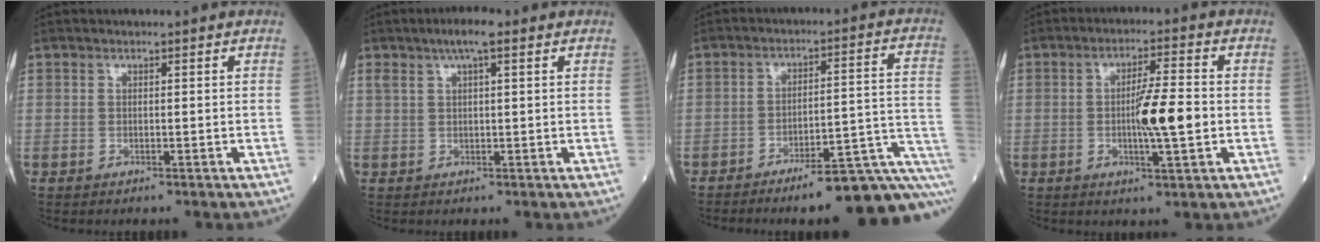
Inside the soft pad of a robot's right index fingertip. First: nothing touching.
{"total": 4.1, "force": [2.6, 0.7, 3.2], "torque": [-0.061, 0.012, 0.044]}
{"total": 15.2, "force": [-11.7, 0.8, 9.7], "torque": [-0.052, 0.036, -0.161]}
{"total": 7.7, "force": [-0.8, 0.6, 7.7], "torque": [-0.128, 0.000, -0.016]}